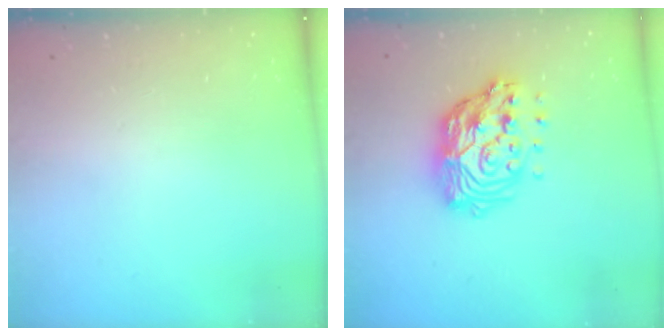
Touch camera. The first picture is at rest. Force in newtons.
{"total": 17.1, "press": 17.0, "slide": 1.6}